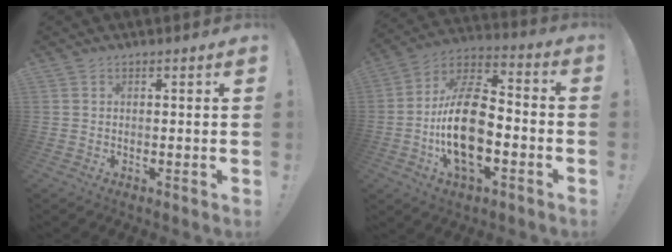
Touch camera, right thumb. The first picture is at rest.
{"total": 20.5, "force": [-4.3, 11.0, 16.7], "torque": [-0.324, 0.024, -0.068]}